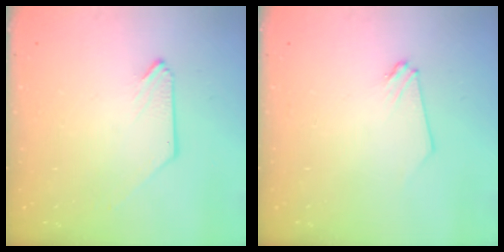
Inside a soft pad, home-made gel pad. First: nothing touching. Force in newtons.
{"total": 0.0}